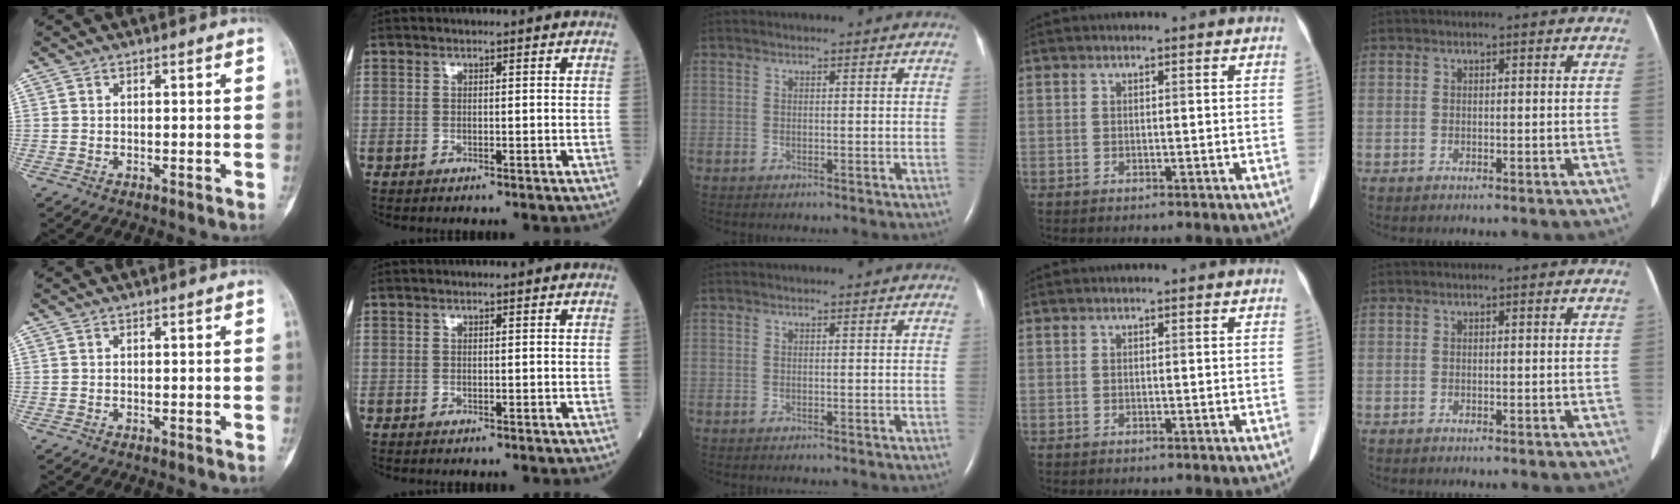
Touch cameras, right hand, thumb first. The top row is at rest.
{}